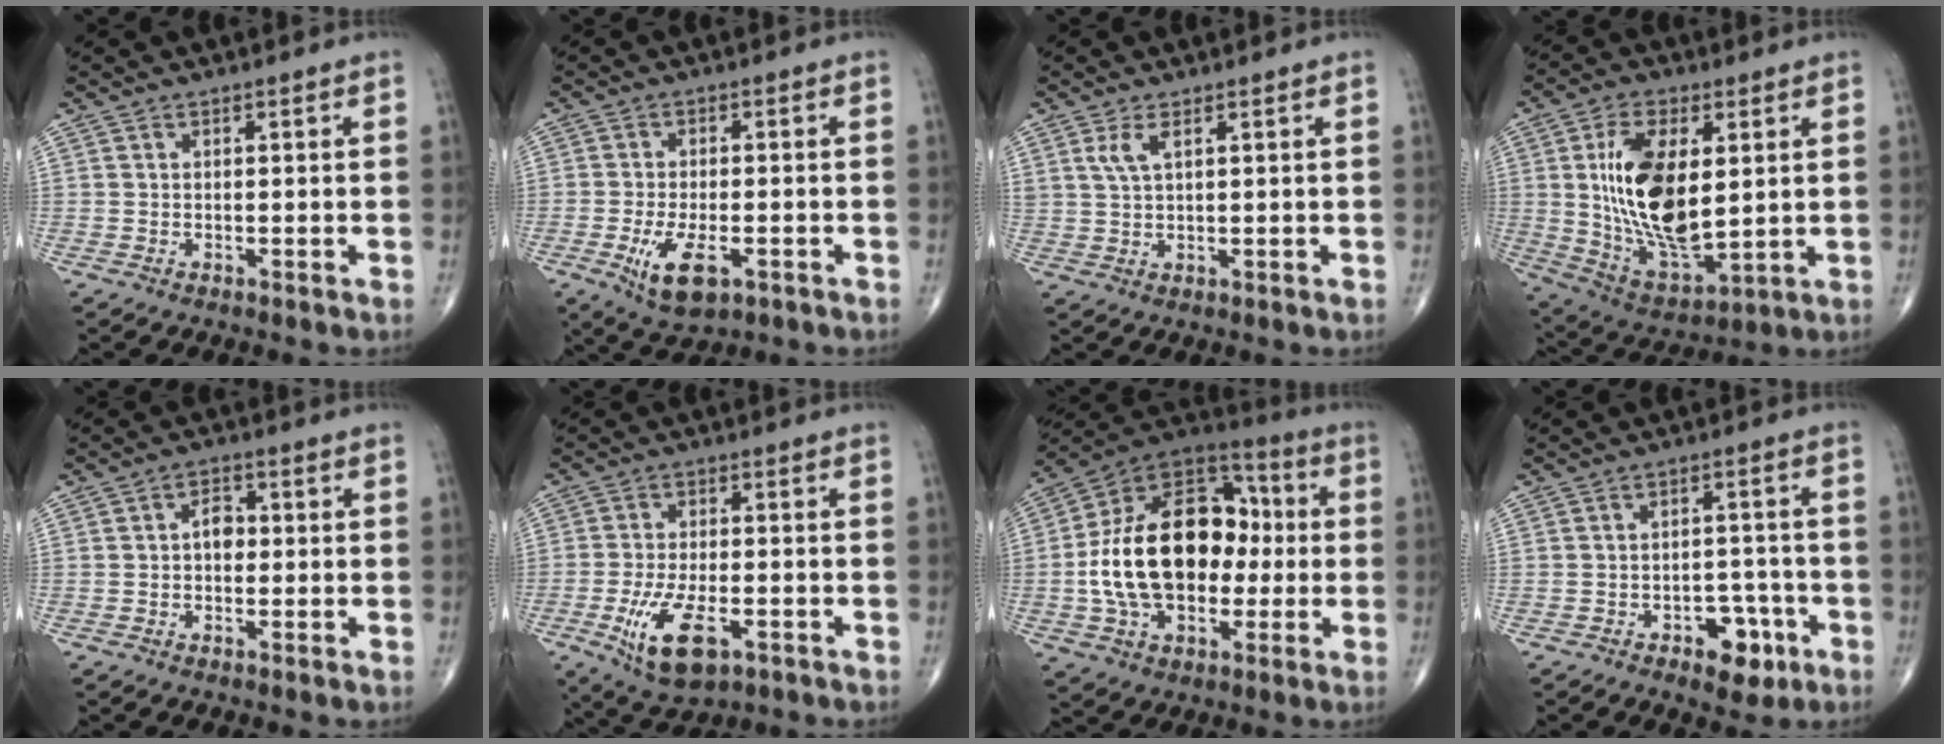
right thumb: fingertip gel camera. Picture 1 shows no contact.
{"total": 8.0, "force": [-3.1, 3.5, 6.5], "torque": [-0.120, -0.004, -0.045]}
{"total": 3.1, "force": [1.5, 1.1, 2.5], "torque": [-0.055, -0.002, 0.038]}
{"total": 18.6, "force": [2.7, 9.3, 15.9], "torque": [-0.282, -0.020, 0.061]}
{"total": 3.6, "force": [0.0, 2.5, 2.6], "torque": [-0.029, 0.012, -0.008]}
{"total": 11.1, "force": [-4.4, 4.9, 8.9], "torque": [-0.168, 0.002, -0.068]}
{"total": 24.6, "force": [-1.0, 15.8, 18.8], "torque": [-0.312, 0.037, -0.014]}
{"total": 7.5, "force": [-3.9, 4.3, 4.8], "torque": [-0.035, 0.029, -0.050]}